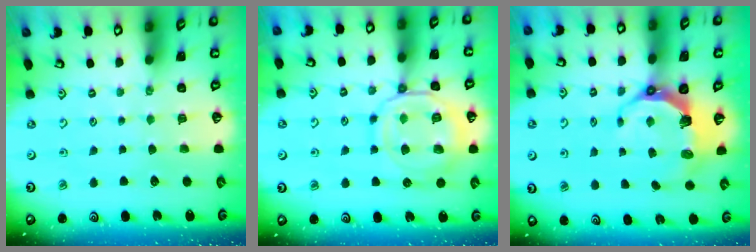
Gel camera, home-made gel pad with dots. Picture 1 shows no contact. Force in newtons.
{"total": 14.4, "press": 14.4, "slide": 1.3}
{"total": 8.7, "press": 7.0, "slide": 5.2}